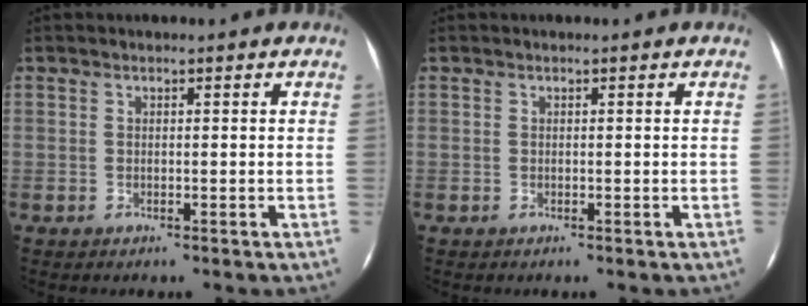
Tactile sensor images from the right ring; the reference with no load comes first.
{"total": 0.0}